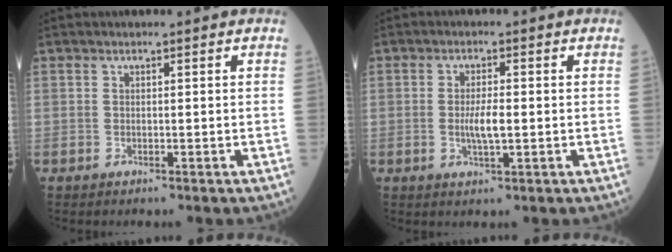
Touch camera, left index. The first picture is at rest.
{"total": 3.5, "force": [-0.5, 0.7, 3.4], "torque": [-0.068, -0.006, -0.010]}